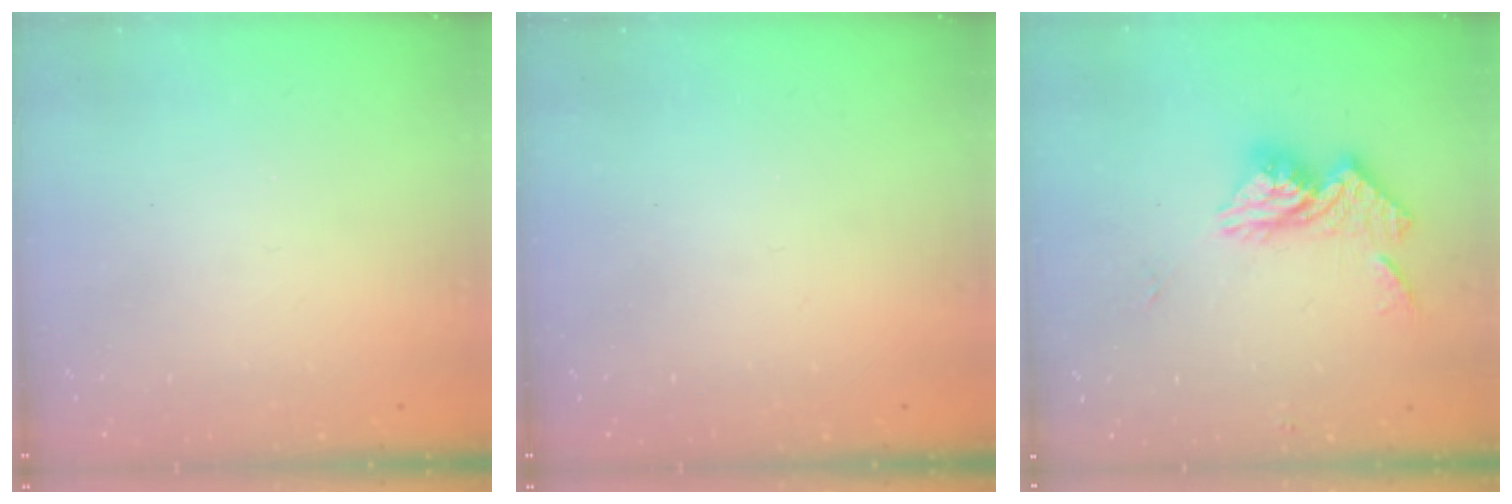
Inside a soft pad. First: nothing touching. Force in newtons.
{"total": 0.0}
{"total": 12.6, "press": 12.6, "slide": 1.1}